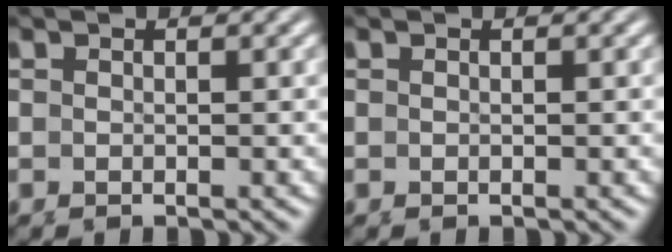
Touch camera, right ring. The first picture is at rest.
{"total": 0.0}